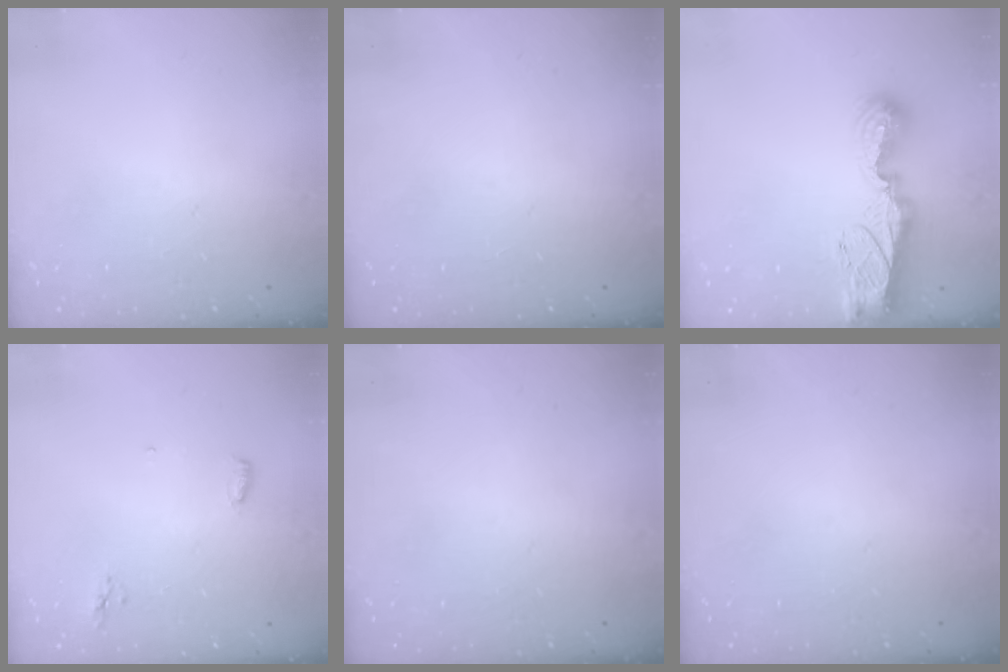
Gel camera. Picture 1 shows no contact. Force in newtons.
{"total": 0.0}
{"total": 11.3, "press": 11.2, "slide": 1.0}
{"total": 4.6, "press": 4.4, "slide": 1.1}
{"total": 0.0}
{"total": 0.0}